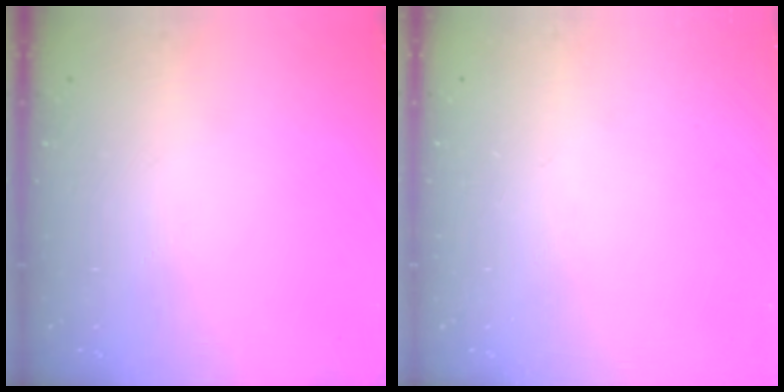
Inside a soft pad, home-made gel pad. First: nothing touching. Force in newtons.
{"total": 0.0}